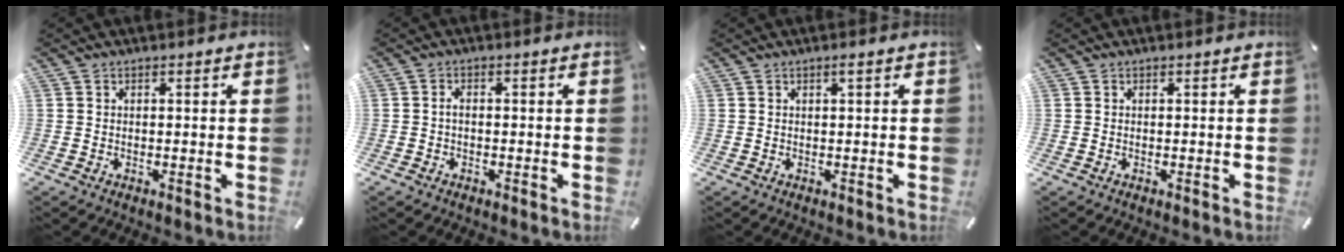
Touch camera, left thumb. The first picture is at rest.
{"total": 1.5, "force": [-0.5, 0.9, 1.1], "torque": [-0.023, 0.005, -0.012]}
{"total": 1.3, "force": [0.4, 0.1, 1.2], "torque": [-0.024, 0.000, 0.005]}
{"total": 0.0}